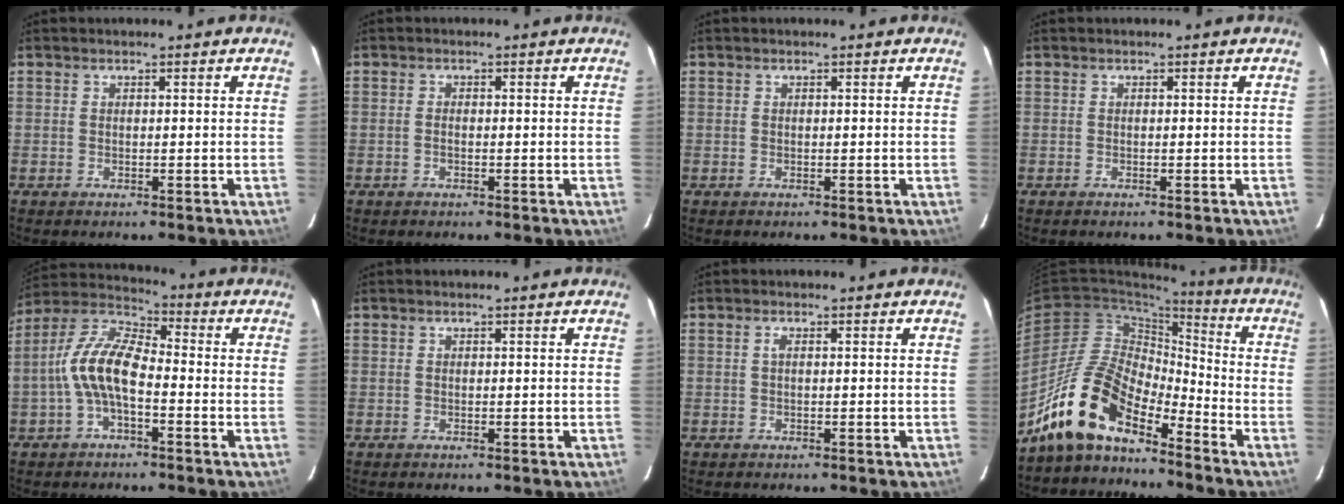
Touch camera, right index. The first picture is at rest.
{"total": 0.8, "force": [-0.4, 0.4, 0.6], "torque": [-0.014, 0.002, -0.007]}
{"total": 0.0}
{"total": 0.0}
{"total": 10.4, "force": [-2.6, 4.7, 8.9], "torque": [-0.193, 0.018, -0.054]}
{"total": 0.0}
{"total": 0.7, "force": [0.0, 0.0, 0.7], "torque": [-0.014, 0.003, -0.002]}
{"total": 13.9, "force": [-11.3, 4.7, 6.6], "torque": [-0.125, 0.011, -0.227]}